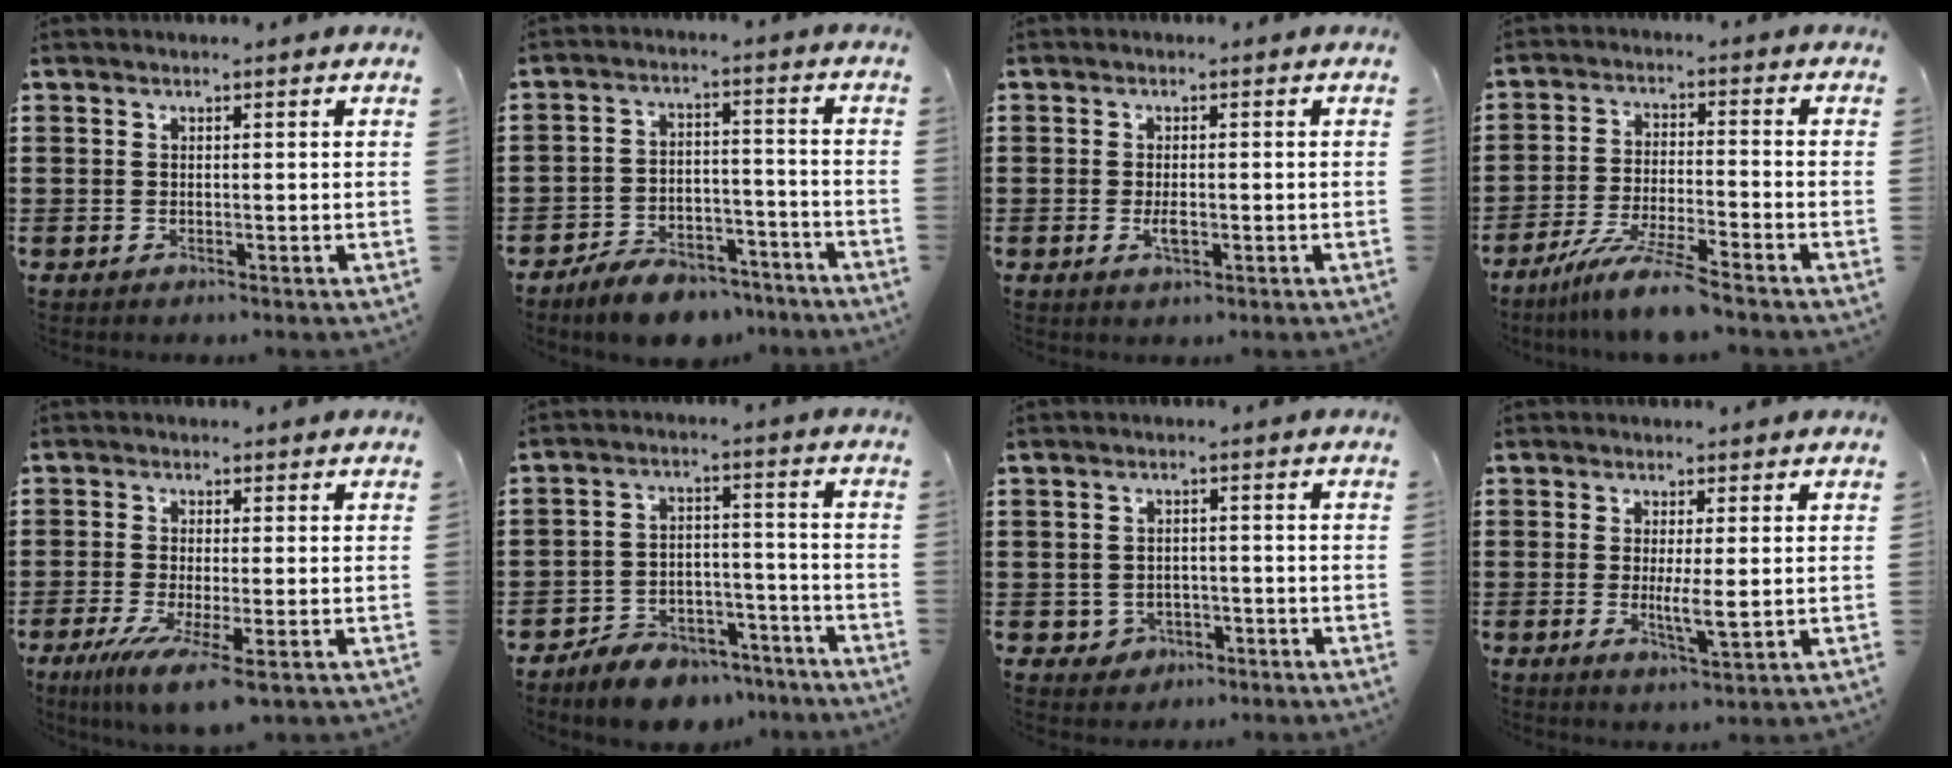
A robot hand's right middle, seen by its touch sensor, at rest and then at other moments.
{"total": 7.2, "force": [-6.7, 1.8, 1.7], "torque": [-0.026, 0.022, -0.128]}
{"total": 2.3, "force": [-0.6, 0.8, 2.1], "torque": [-0.048, -0.005, -0.012]}
{"total": 7.9, "force": [-6.6, -0.3, 4.2], "torque": [-0.089, -0.014, -0.127]}
{"total": 5.2, "force": [-2.3, 0.4, 4.7], "torque": [-0.097, -0.022, -0.036]}
{"total": 7.6, "force": [-7.1, 2.3, 1.4], "torque": [-0.014, 0.032, -0.133]}
{"total": 2.1, "force": [-1.4, 1.6, 0.4], "torque": [-0.017, -0.002, -0.031]}
{"total": 3.8, "force": [-0.1, 0.7, 3.7], "torque": [-0.052, -0.009, -0.004]}